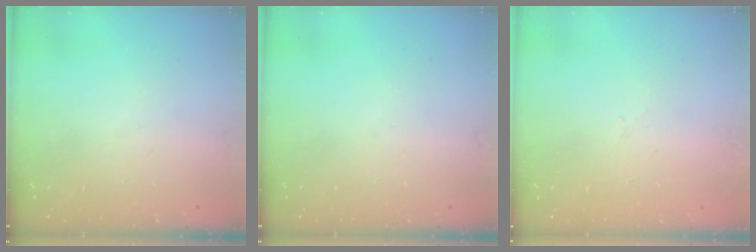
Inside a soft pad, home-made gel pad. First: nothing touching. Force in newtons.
{"total": 0.0}
{"total": 1.3, "press": 1.2, "slide": 0.5}